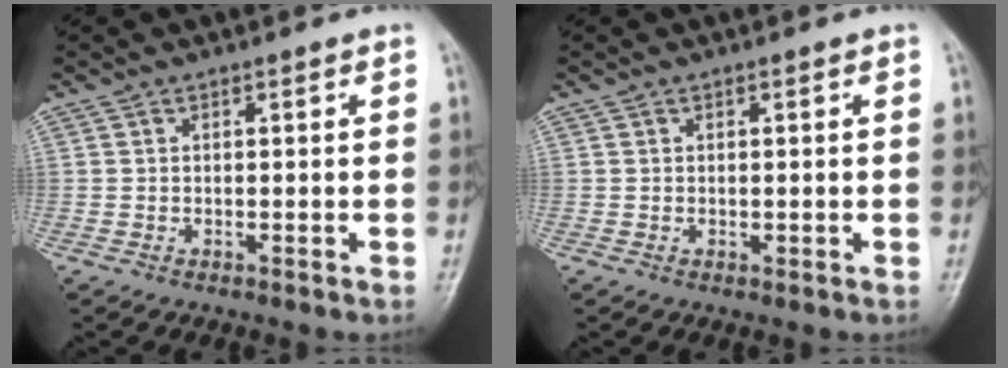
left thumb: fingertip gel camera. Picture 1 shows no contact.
{"total": 0.7, "force": [0.1, 0.4, 0.5], "torque": [-0.005, -0.001, 0.004]}